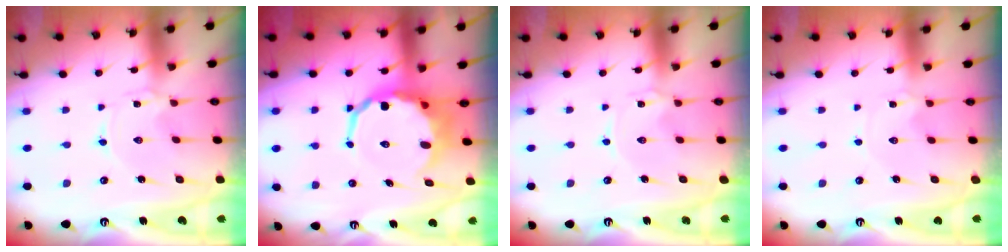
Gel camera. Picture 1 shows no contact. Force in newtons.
{"total": 10.0, "press": 9.7, "slide": 2.6}
{"total": 0.0}
{"total": 1.5, "press": 1.4, "slide": 0.2}